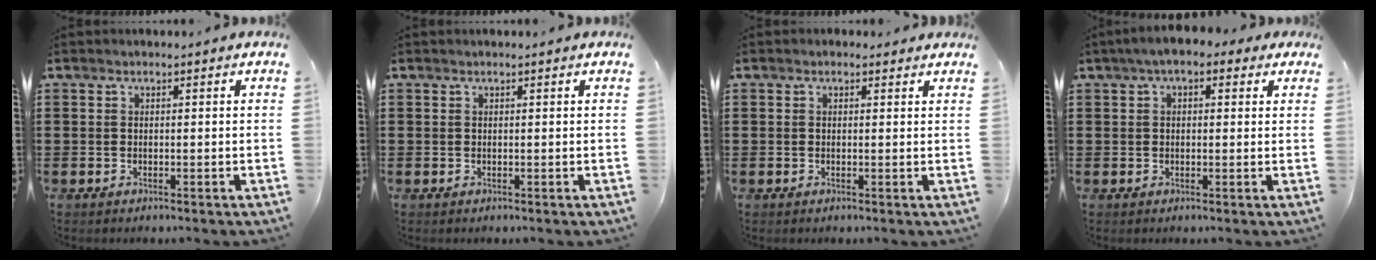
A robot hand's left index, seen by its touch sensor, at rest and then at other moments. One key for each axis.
{"total": 0.0}
{"total": 0.7, "fx": 0.4, "fy": 0.6, "fz": 0.3, "tx": -0.007, "ty": 0.006, "tz": 0.006}
{"total": 3.4, "fx": 1.8, "fy": 1.6, "fz": 2.4, "tx": -0.052, "ty": 0.007, "tz": 0.031}